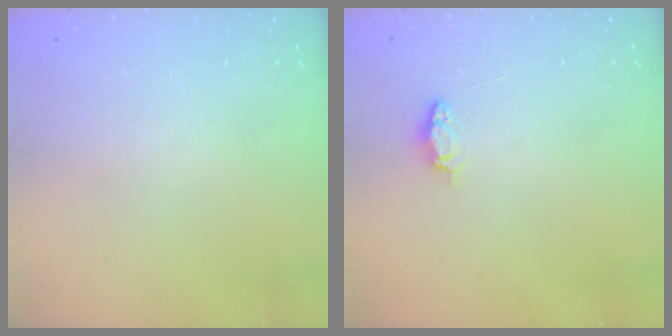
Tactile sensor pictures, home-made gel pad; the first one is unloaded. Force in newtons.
{"total": 3.7, "press": 3.6, "slide": 0.4}